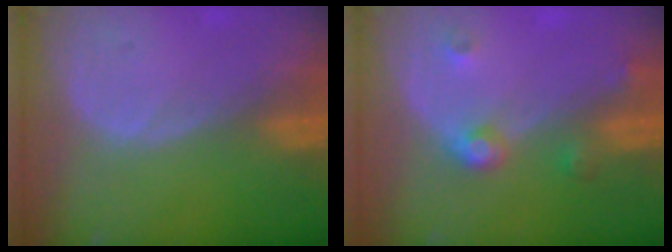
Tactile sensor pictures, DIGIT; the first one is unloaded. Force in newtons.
{"total": 3.8, "press": 3.5, "slide": 1.5}